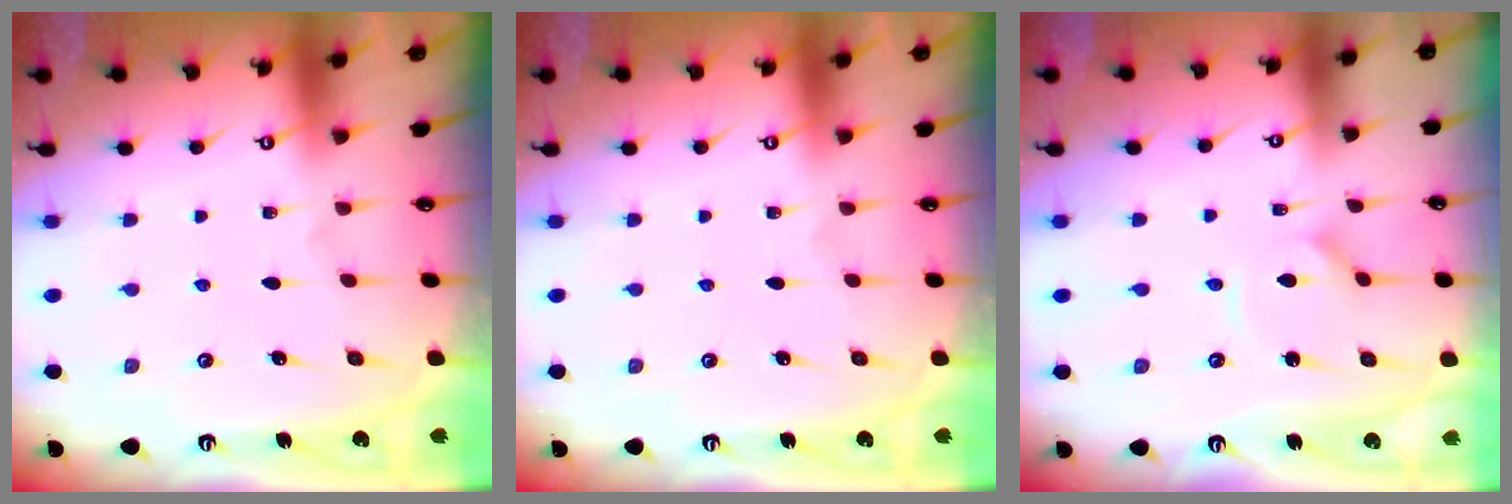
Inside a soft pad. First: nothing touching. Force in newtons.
{"total": 0.0}
{"total": 1.8, "press": 1.8, "slide": 0.3}